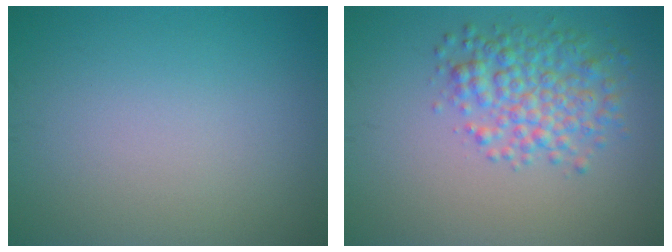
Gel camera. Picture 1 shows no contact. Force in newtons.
{"total": 4.5, "press": 4.4, "slide": 0.1}